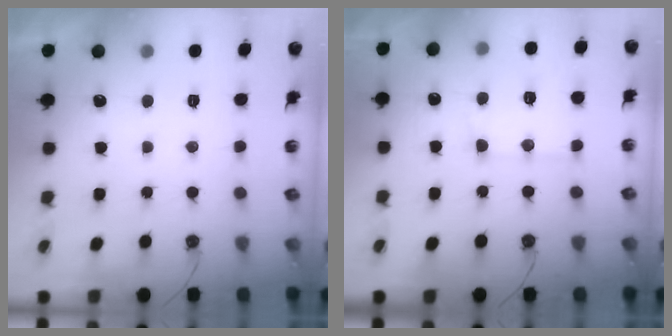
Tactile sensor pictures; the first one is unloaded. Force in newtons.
{"total": 11.1, "press": 11.1, "slide": 0.8}